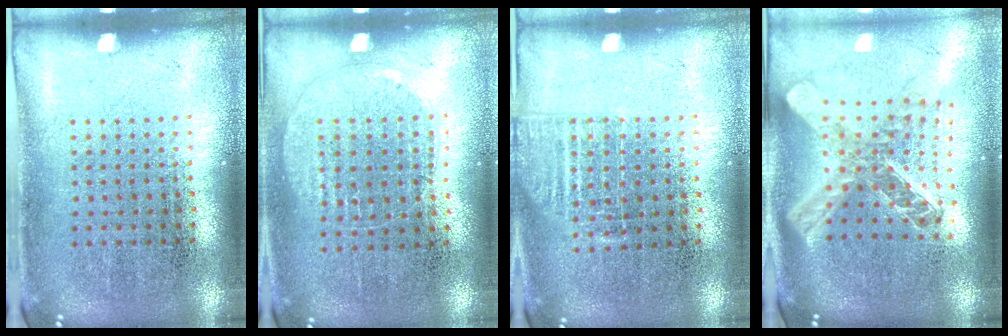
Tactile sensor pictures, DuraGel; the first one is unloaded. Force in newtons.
{"total": 0.9, "press": 0.9, "slide": 0.3}
{"total": 1.1, "press": 1.0, "slide": 0.5}
{"total": 2.5, "press": 1.9, "slide": 1.6}